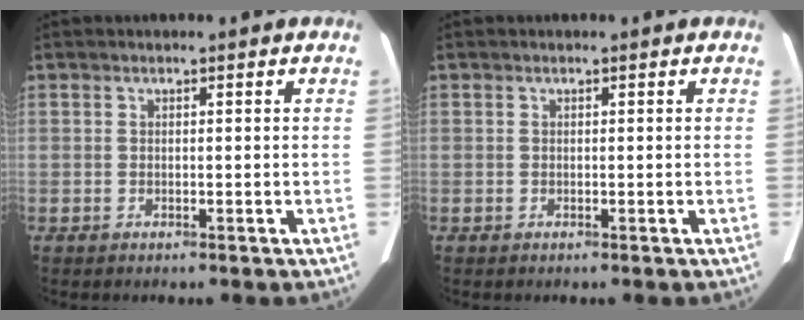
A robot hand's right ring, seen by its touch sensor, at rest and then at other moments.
{"total": 0.0}